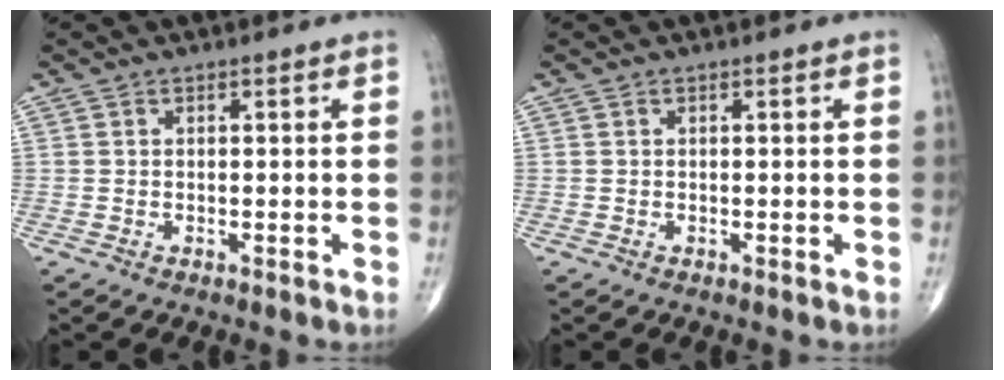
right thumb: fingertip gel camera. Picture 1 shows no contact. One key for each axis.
{"total": 0.0}